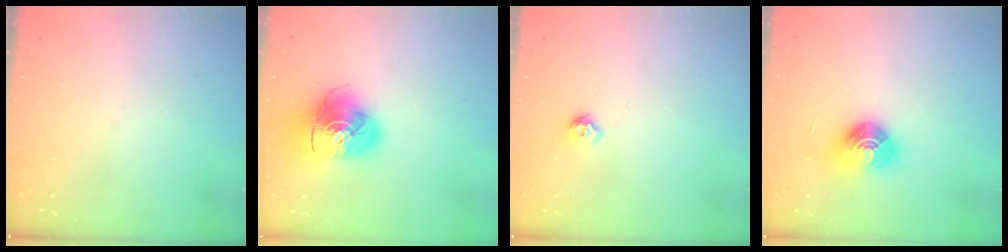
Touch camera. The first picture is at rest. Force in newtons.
{"total": 16.1, "press": 16.0, "slide": 2.1}
{"total": 5.1, "press": 5.0, "slide": 0.9}
{"total": 9.9, "press": 9.9, "slide": 0.9}